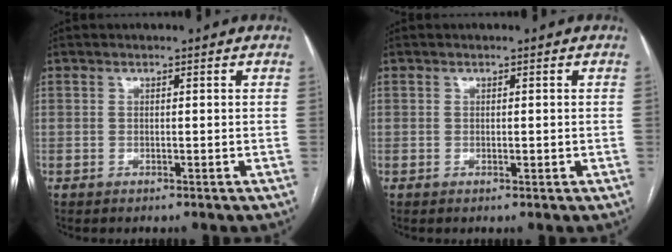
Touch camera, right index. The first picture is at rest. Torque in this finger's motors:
{"motor_torque": [0.42, 0.68, -0.08, 0.00]}